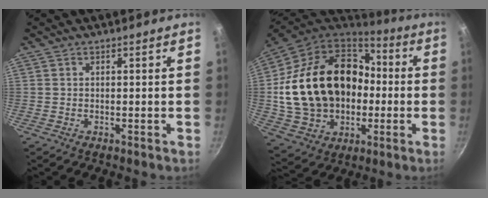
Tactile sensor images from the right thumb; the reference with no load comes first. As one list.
[{"total": 28.6, "force": [0.3, 21.2, 19.2], "torque": [-0.327, 0.048, 0.030]}]